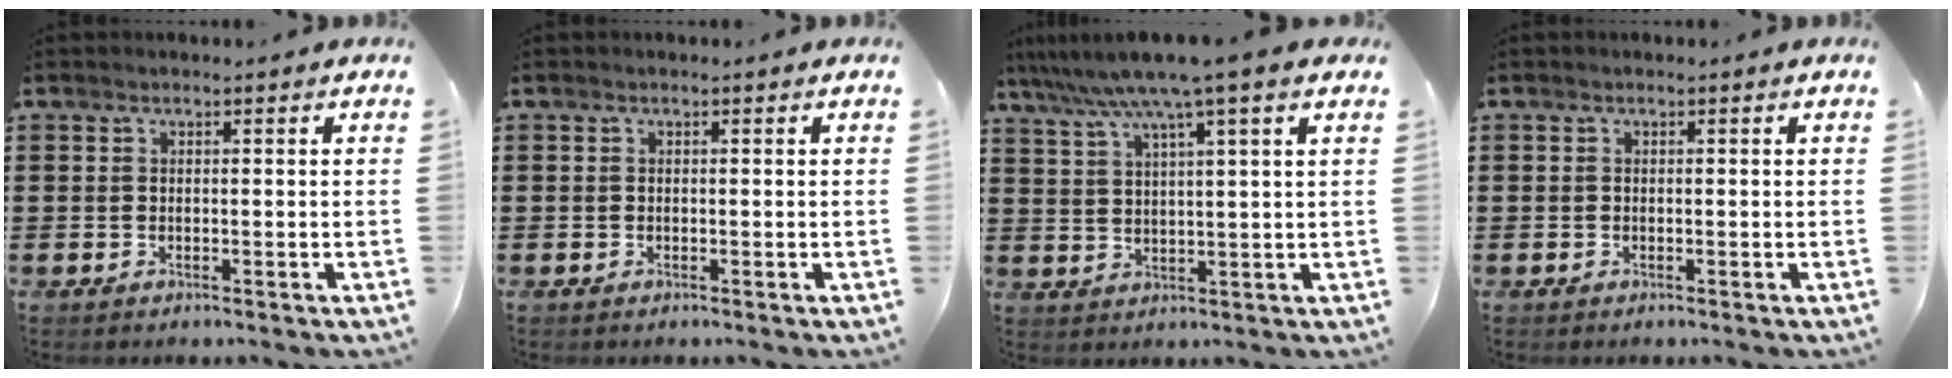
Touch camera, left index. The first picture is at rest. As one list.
[{"total": 0.0}, {"total": 6.9, "force": [5.0, -0.4, 4.8], "torque": [-0.109, -0.022, 0.082]}, {"total": 0.0}]